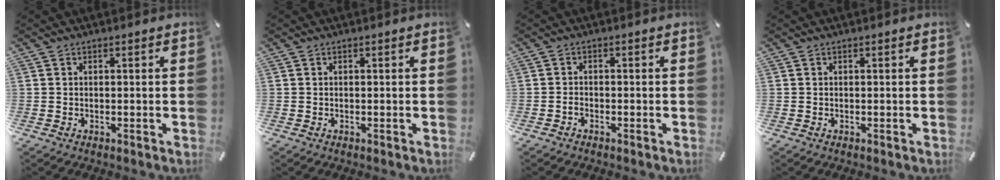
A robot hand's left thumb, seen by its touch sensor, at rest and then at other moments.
{"total": 0.0}
{"total": 1.6, "force": [-1.0, 0.9, 0.9], "torque": [-0.017, 0.004, -0.020]}
{"total": 0.0}